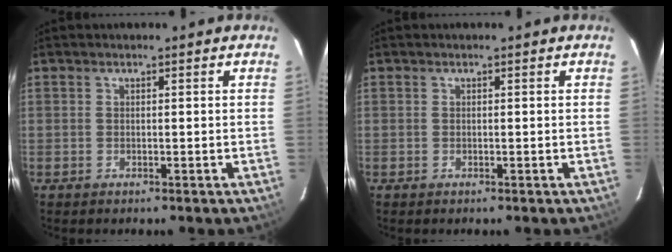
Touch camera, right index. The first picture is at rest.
{"total": 0.0}